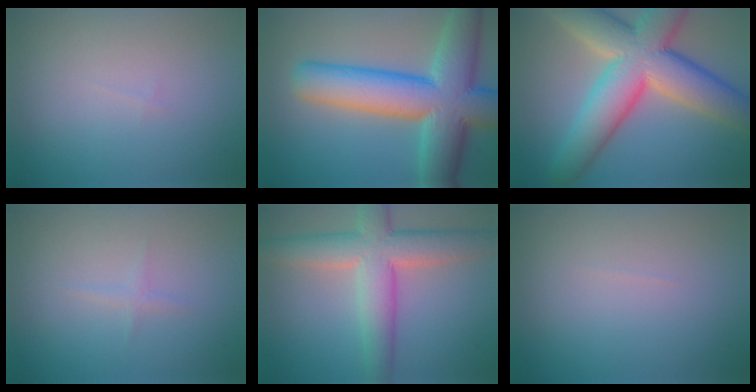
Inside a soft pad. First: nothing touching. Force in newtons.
{"total": 12.4, "press": 12.4, "slide": 0.6}
{"total": 12.6, "press": 12.6, "slide": 0.9}
{"total": 0.8, "press": 0.8, "slide": 0.1}
{"total": 7.4, "press": 7.4, "slide": 0.4}
{"total": 0.0}